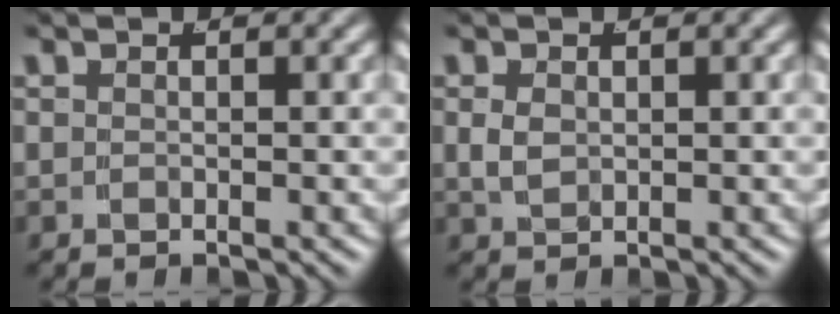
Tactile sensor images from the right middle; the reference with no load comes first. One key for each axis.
{"total": 1.2, "fx": 0.2, "fy": 0.8, "fz": 0.9, "tx": -0.021, "ty": -0.010, "tz": 0.016}